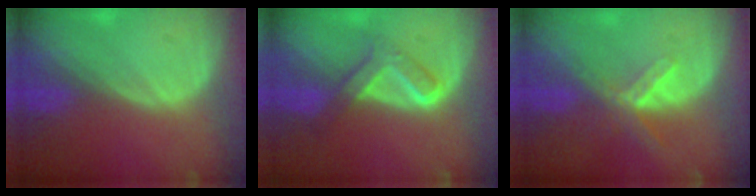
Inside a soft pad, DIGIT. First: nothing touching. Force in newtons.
{"total": 5.2, "press": 5.1, "slide": 0.3}
{"total": 5.7, "press": 5.0, "slide": 2.8}